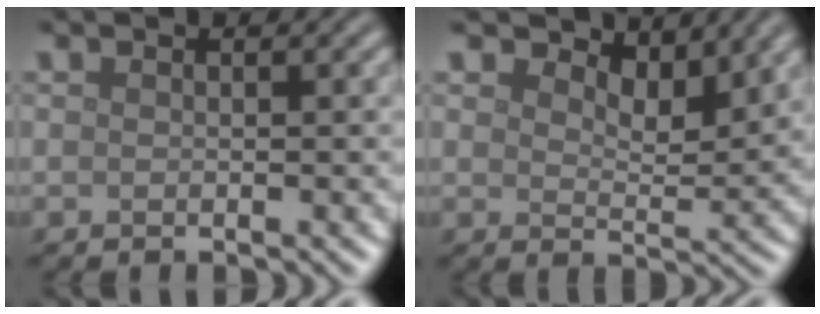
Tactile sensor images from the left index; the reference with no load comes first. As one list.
[{"total": 4.4, "force": [3.6, 1.7, 2.0], "torque": [-0.036, -0.003, 0.049]}]